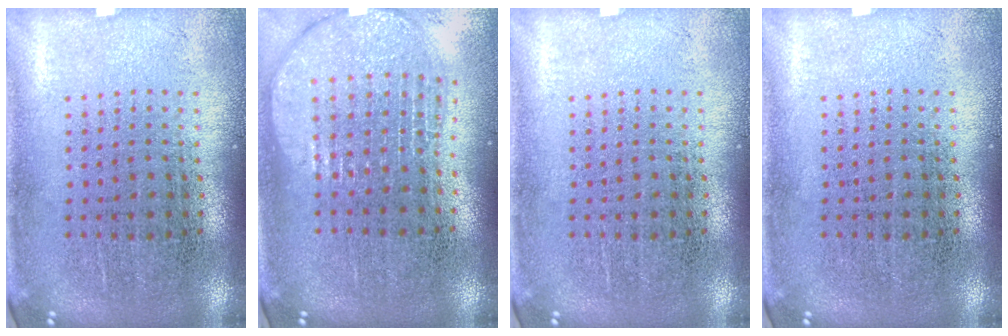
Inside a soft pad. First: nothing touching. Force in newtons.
{"total": 1.9, "press": 1.6, "slide": 1.0}
{"total": 0.0}
{"total": 0.0}